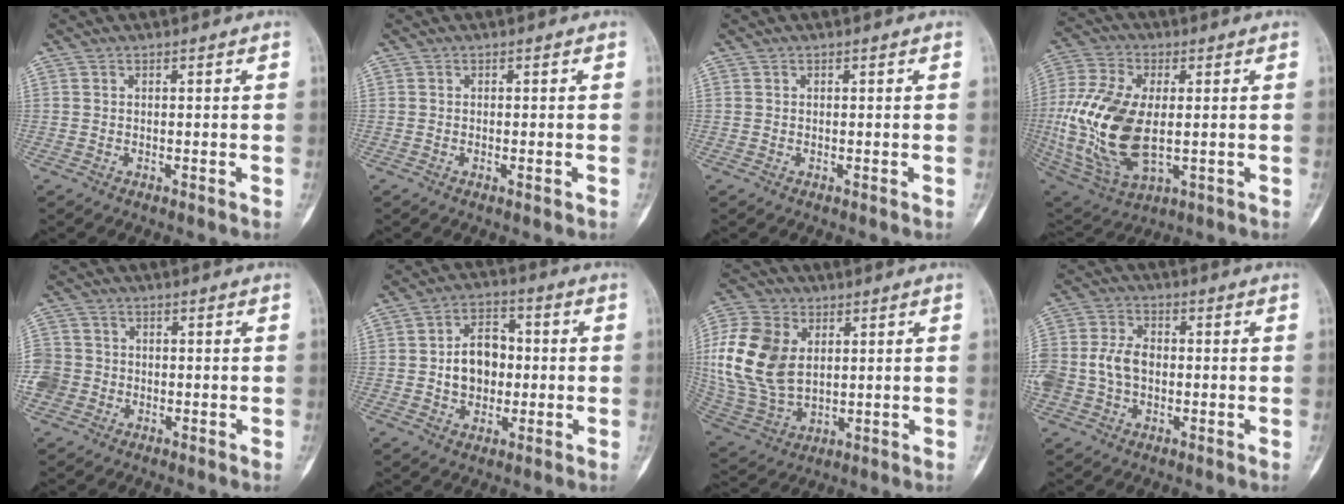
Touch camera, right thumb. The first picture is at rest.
{"total": 1.1, "force": [-0.4, 0.3, 1.0], "torque": [-0.012, 0.000, -0.005]}
{"total": 0.0}
{"total": 22.7, "force": [-0.5, 12.6, 18.8], "torque": [-0.410, -0.012, 0.002]}
{"total": 6.4, "force": [-1.6, 5.9, 1.8], "torque": [-0.041, 0.017, -0.029]}
{"total": 9.7, "force": [-0.3, 7.2, 6.5], "torque": [-0.073, 0.020, -0.008]}
{"total": 17.7, "force": [2.8, 12.3, 12.5], "torque": [-0.253, -0.007, 0.062]}
{"total": 10.4, "force": [-0.7, 7.6, 7.0], "torque": [-0.144, 0.026, -0.014]}